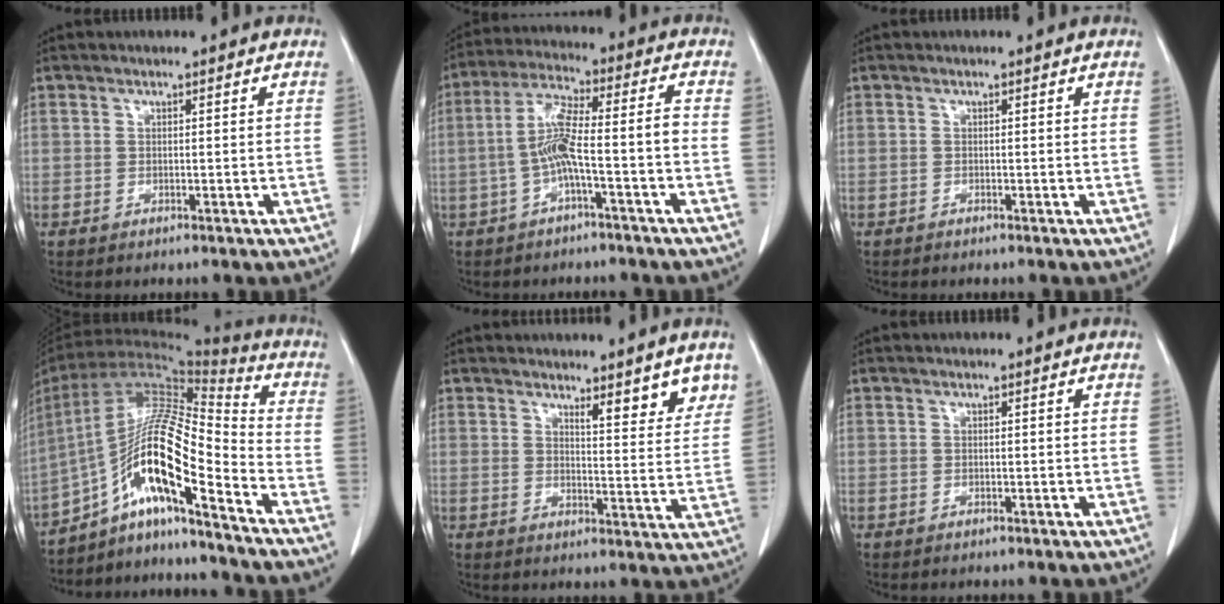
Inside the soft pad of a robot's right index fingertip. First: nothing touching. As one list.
[{"total": 8.3, "force": [-2.4, 0.6, 8.0], "torque": [-0.156, 0.028, -0.043]}, {"total": 0.0}, {"total": 17.1, "force": [-9.1, 1.7, 14.4], "torque": [-0.268, 0.017, -0.163]}, {"total": 6.2, "force": [4.8, 1.2, 3.8], "torque": [-0.042, -0.020, 0.059]}, {"total": 0.0}]